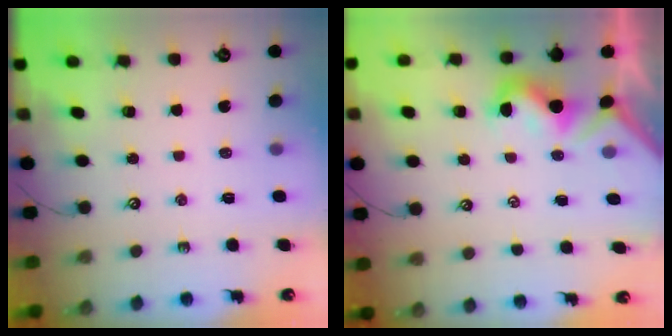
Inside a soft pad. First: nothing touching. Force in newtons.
{"total": 0.7, "press": 0.5, "slide": 0.6}